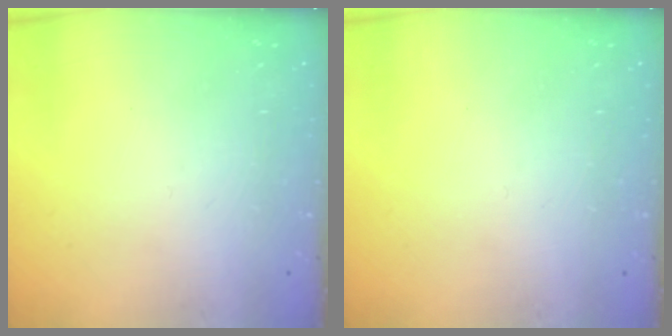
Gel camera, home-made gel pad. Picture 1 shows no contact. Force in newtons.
{"total": 0.0}